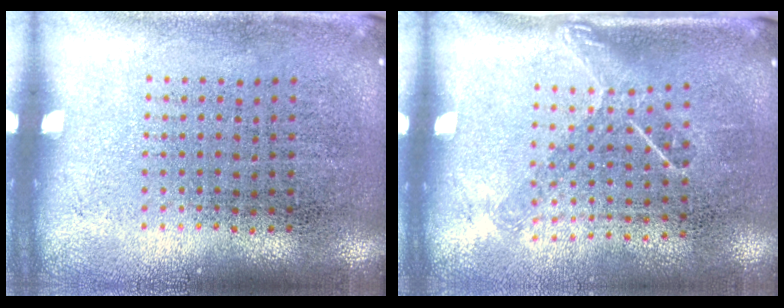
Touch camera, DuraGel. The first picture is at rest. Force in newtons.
{"total": 1.2, "press": 0.9, "slide": 0.9}